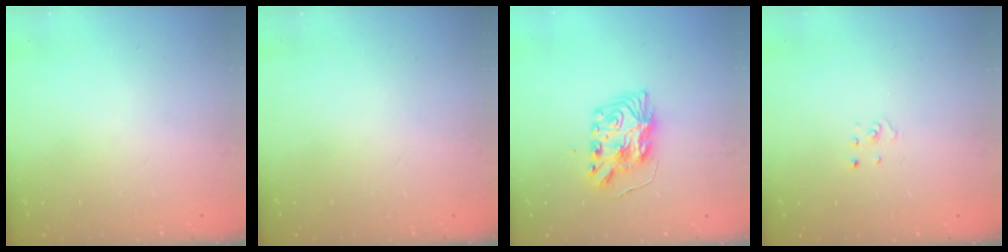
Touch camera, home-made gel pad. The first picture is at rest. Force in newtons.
{"total": 0.0}
{"total": 9.5, "press": 9.5, "slide": 0.4}
{"total": 1.1, "press": 1.1, "slide": 0.1}